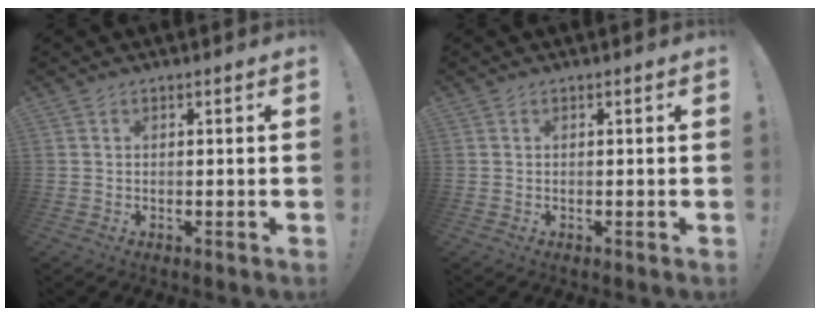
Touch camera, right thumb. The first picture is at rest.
{"total": 0.0}